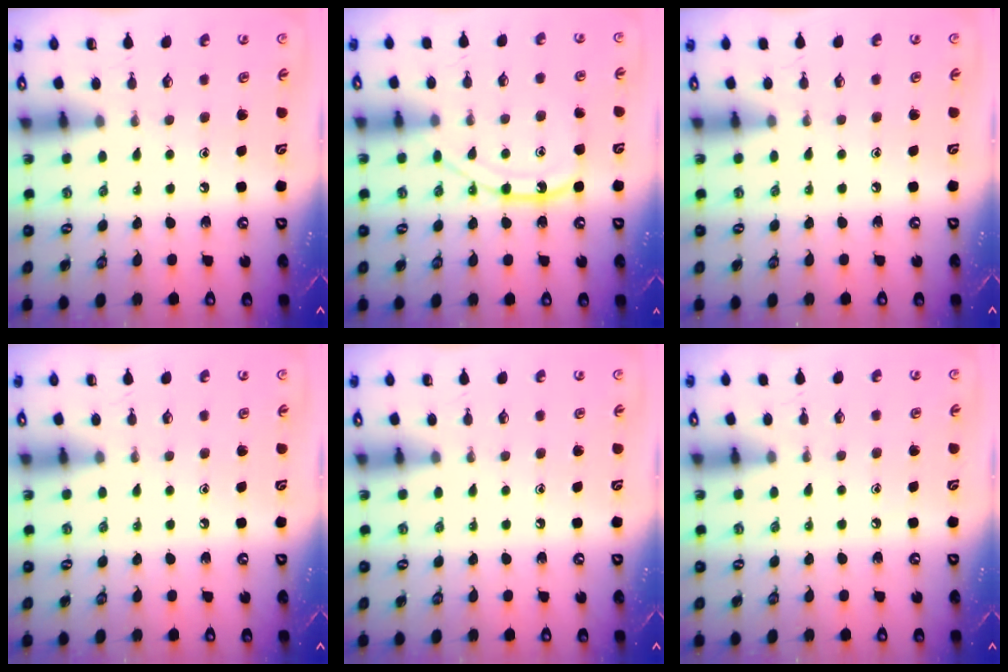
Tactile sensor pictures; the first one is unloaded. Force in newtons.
{"total": 13.4, "press": 13.3, "slide": 1.1}
{"total": 2.9, "press": 2.9, "slide": 0.5}
{"total": 0.0}
{"total": 0.0}
{"total": 2.9, "press": 2.8, "slide": 0.4}